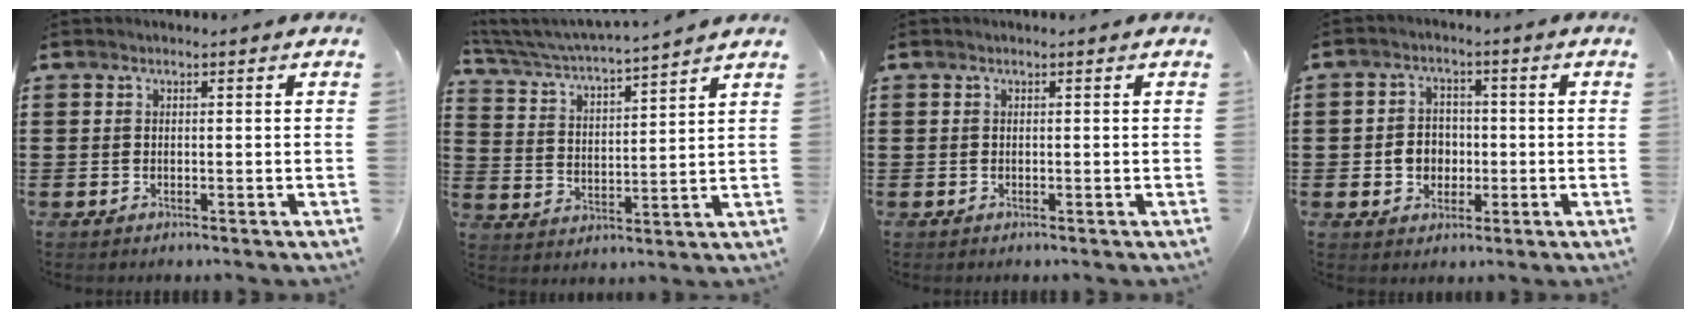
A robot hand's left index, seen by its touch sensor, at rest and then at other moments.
{"total": 4.2, "force": [4.0, -0.3, 1.1], "torque": [-0.044, -0.034, 0.061]}
{"total": 0.0}
{"total": 4.2, "force": [-0.6, 3.7, 1.9], "torque": [-0.038, 0.005, -0.016]}